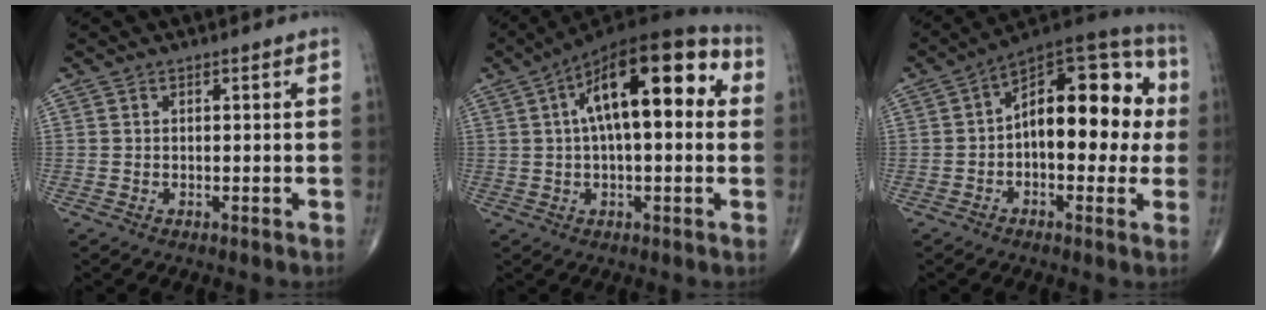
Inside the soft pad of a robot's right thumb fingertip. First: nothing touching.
{"total": 20.3, "force": [4.6, 8.2, 17.9], "torque": [-0.267, 0.036, 0.059]}
{"total": 19.3, "force": [0.9, 10.1, 16.4], "torque": [-0.201, 0.041, 0.003]}